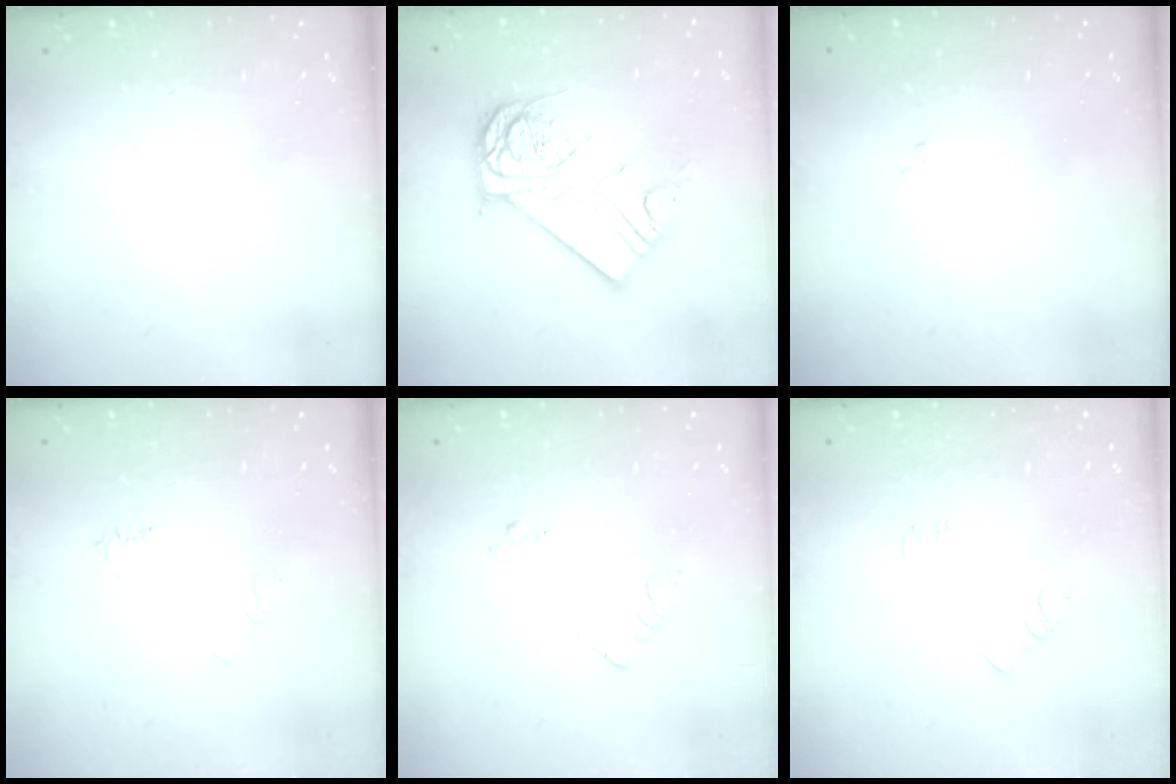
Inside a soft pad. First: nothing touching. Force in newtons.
{"total": 16.1, "press": 16.1, "slide": 1.4}
{"total": 2.2, "press": 2.1, "slide": 0.3}
{"total": 4.5, "press": 4.5, "slide": 0.7}
{"total": 3.6, "press": 3.6, "slide": 0.6}
{"total": 3.8, "press": 3.7, "slide": 0.5}